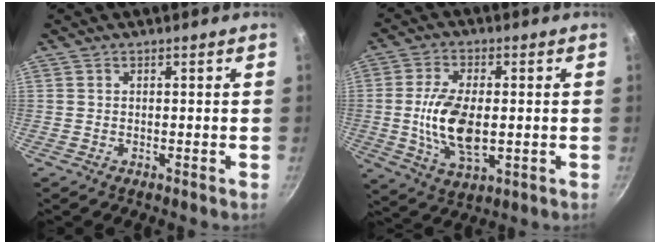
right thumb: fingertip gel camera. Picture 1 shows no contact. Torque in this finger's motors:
{"motor_torque": [1.78, 1.64, 1.46, -0.53, 0.12]}